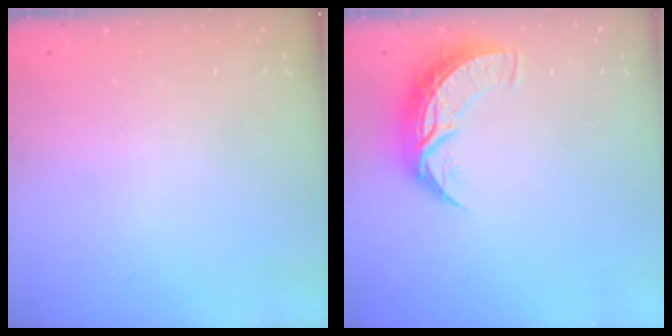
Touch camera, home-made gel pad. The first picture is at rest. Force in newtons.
{"total": 9.0, "press": 9.0, "slide": 0.6}